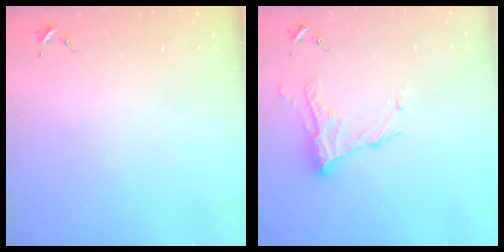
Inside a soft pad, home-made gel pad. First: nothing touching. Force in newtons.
{"total": 12.4, "press": 12.4, "slide": 0.8}